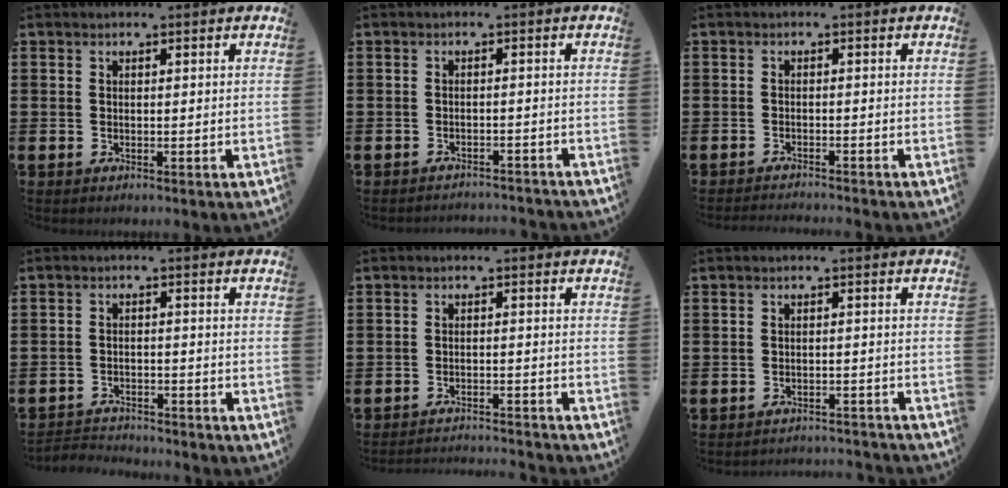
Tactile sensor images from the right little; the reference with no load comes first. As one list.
[{"total": 1.4, "force": [-1.4, -0.1, -0.1], "torque": [-0.003, 0.004, -0.030]}, {"total": 1.1, "force": [-1.1, -0.2, 0.0], "torque": [0.000, 0.001, -0.023]}, {"total": 2.4, "force": [-2.4, 0.3, -0.2], "torque": [-0.003, 0.002, -0.053]}, {"total": 2.1, "force": [-2.1, -0.2, -0.1], "torque": [-0.003, 0.003, -0.046]}, {"total": 1.7, "force": [-1.7, -0.1, -0.1], "torque": [-0.004, 0.005, -0.038]}]